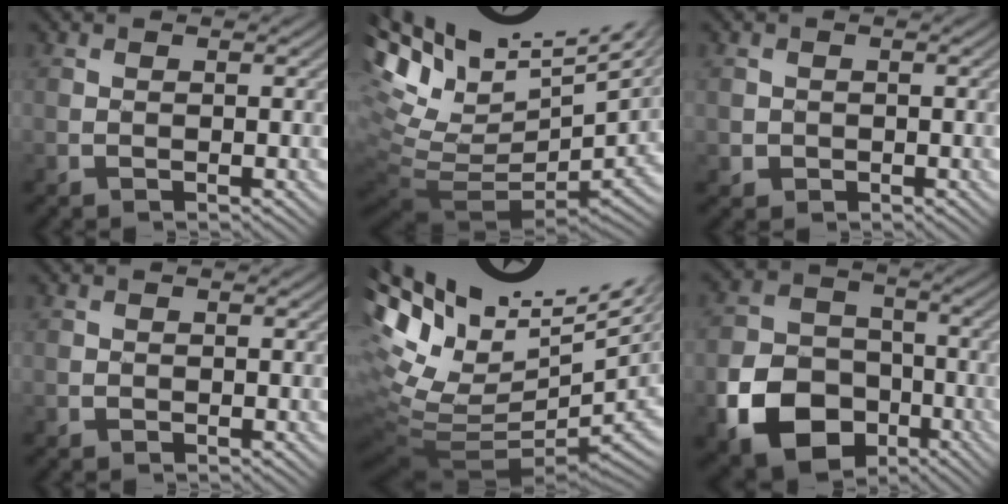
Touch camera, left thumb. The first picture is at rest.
{"total": 14.8, "force": [7.1, 7.1, 10.9], "torque": [-0.204, 0.018, 0.171]}
{"total": 1.5, "force": [-0.2, 1.5, 0.2], "torque": [0.002, -0.008, -0.005]}
{"total": 0.5, "force": [-0.2, 0.5, 0.0], "torque": [0.002, -0.004, -0.005]}
{"total": 16.1, "force": [4.8, 8.3, 13.0], "torque": [-0.234, -0.012, 0.151]}
{"total": 12.4, "force": [-5.4, 9.2, 6.2], "torque": [-0.147, -0.034, -0.105]}